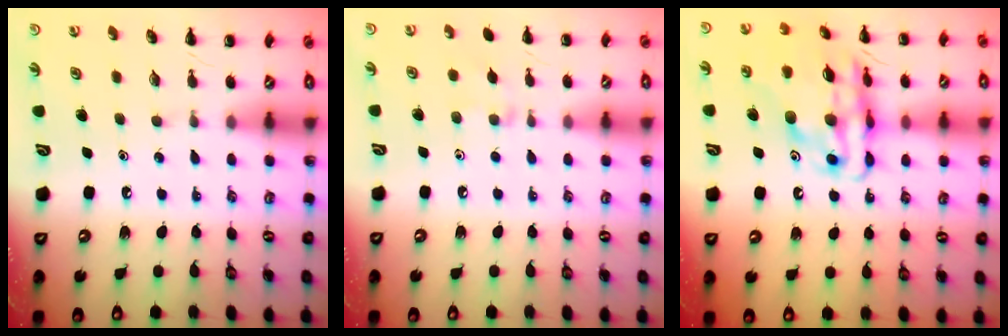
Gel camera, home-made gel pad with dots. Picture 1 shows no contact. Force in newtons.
{"total": 4.5, "press": 4.3, "slide": 1.6}
{"total": 19.5, "press": 19.2, "slide": 3.6}